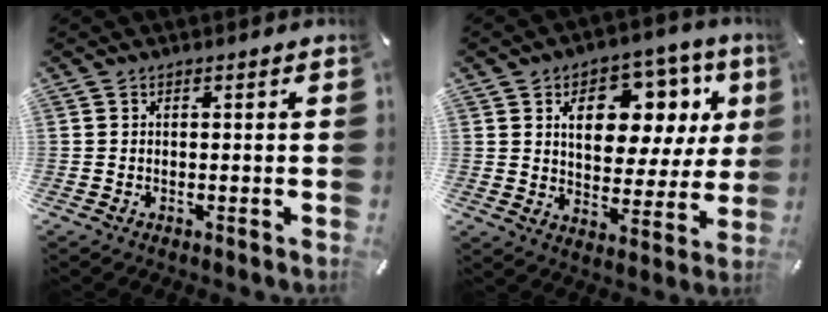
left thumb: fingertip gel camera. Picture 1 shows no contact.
{"total": 14.6, "force": [6.0, 9.5, 9.3], "torque": [-0.125, -0.029, 0.101]}